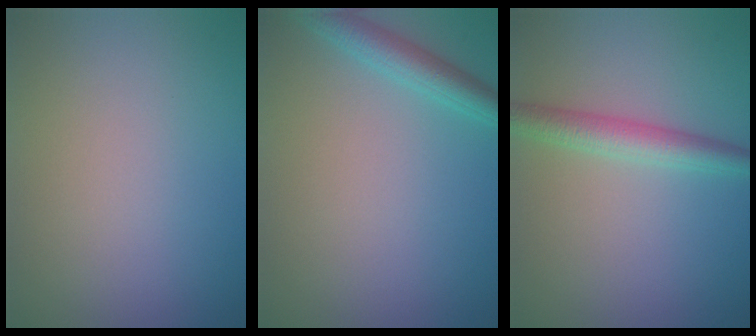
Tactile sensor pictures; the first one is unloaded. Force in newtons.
{"total": 2.7, "press": 2.7, "slide": 0.1}
{"total": 3.0, "press": 3.0, "slide": 0.1}